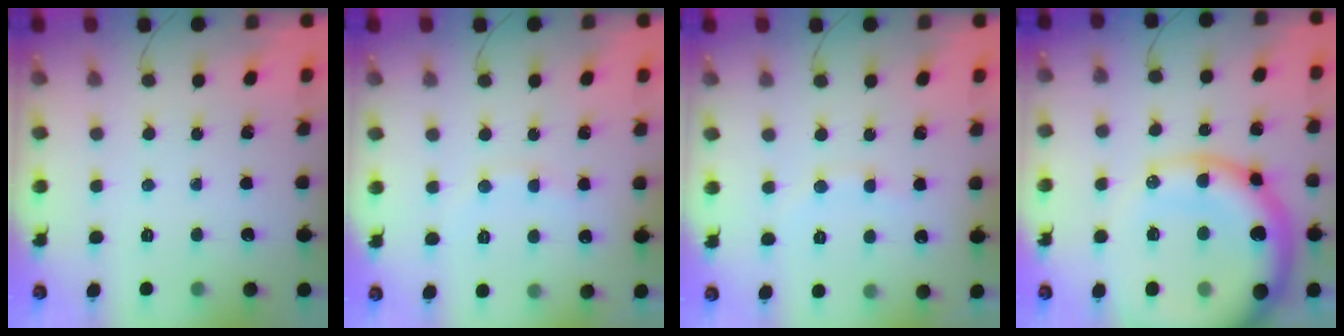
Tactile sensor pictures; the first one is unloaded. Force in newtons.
{"total": 7.1, "press": 7.0, "slide": 1.3}
{"total": 6.7, "press": 6.6, "slide": 1.1}
{"total": 28.5, "press": 27.8, "slide": 6.0}